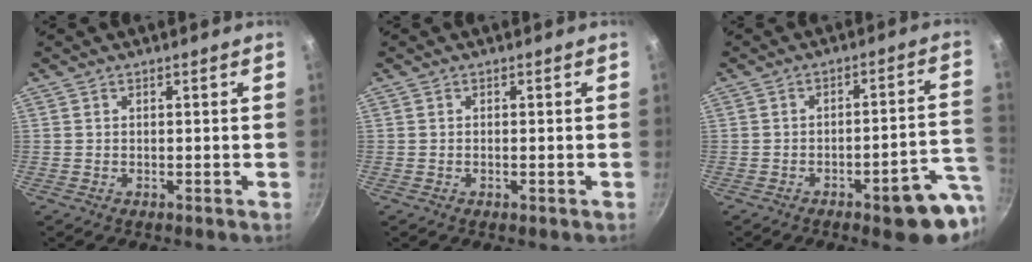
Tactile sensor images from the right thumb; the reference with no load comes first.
{"total": 0.7, "force": [-0.2, 0.2, 0.7], "torque": [-0.012, 0.002, -0.005]}
{"total": 12.5, "force": [-4.9, 3.7, 10.9], "torque": [-0.100, 0.034, -0.059]}